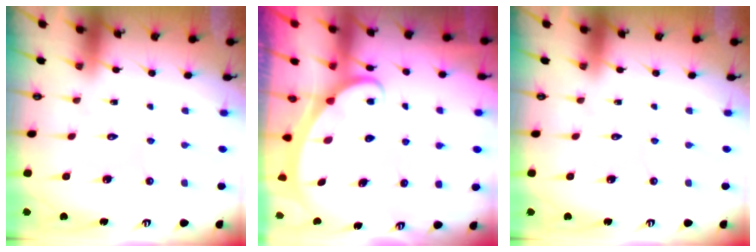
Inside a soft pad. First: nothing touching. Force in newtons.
{"total": 2.4, "press": 2.4, "slide": 0.3}
{"total": 0.0}